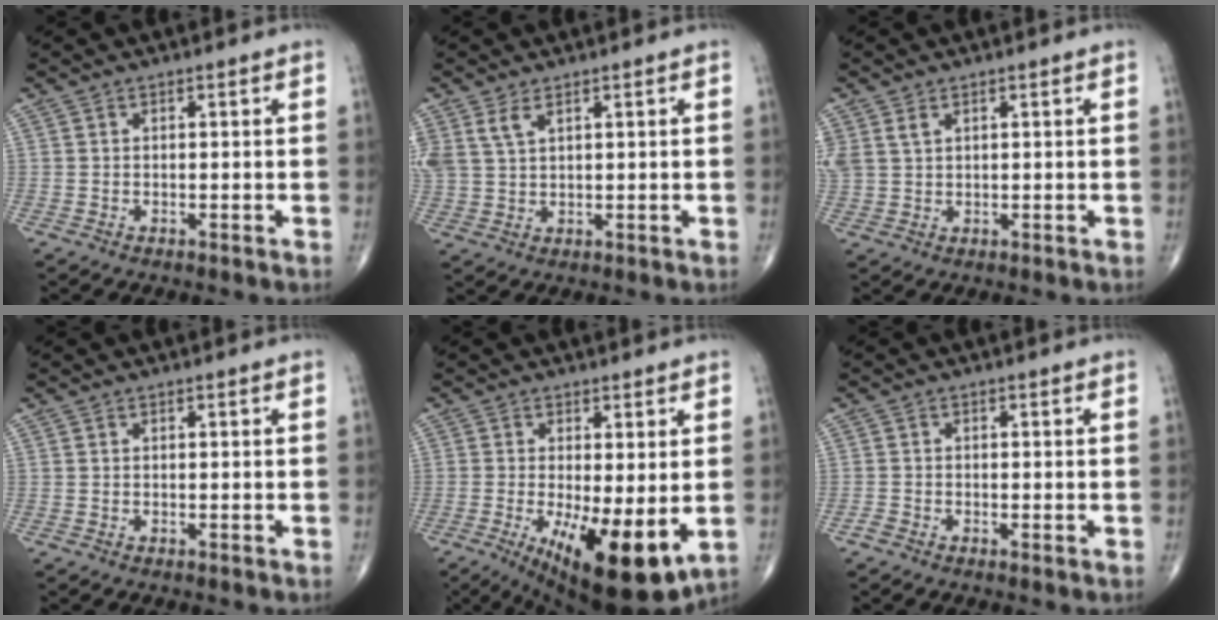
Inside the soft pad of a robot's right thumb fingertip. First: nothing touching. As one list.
[{"total": 4.8, "force": [2.7, 2.4, 3.1], "torque": [-0.071, -0.002, 0.067]}, {"total": 3.7, "force": [1.8, 2.4, 2.1], "torque": [-0.051, 0.005, 0.048]}, {"total": 0.0}, {"total": 14.2, "force": [-3.2, 4.8, 13.0], "torque": [-0.202, -0.030, -0.033]}, {"total": 1.2, "force": [-0.8, 0.6, 0.8], "torque": [-0.016, -0.002, -0.019]}]